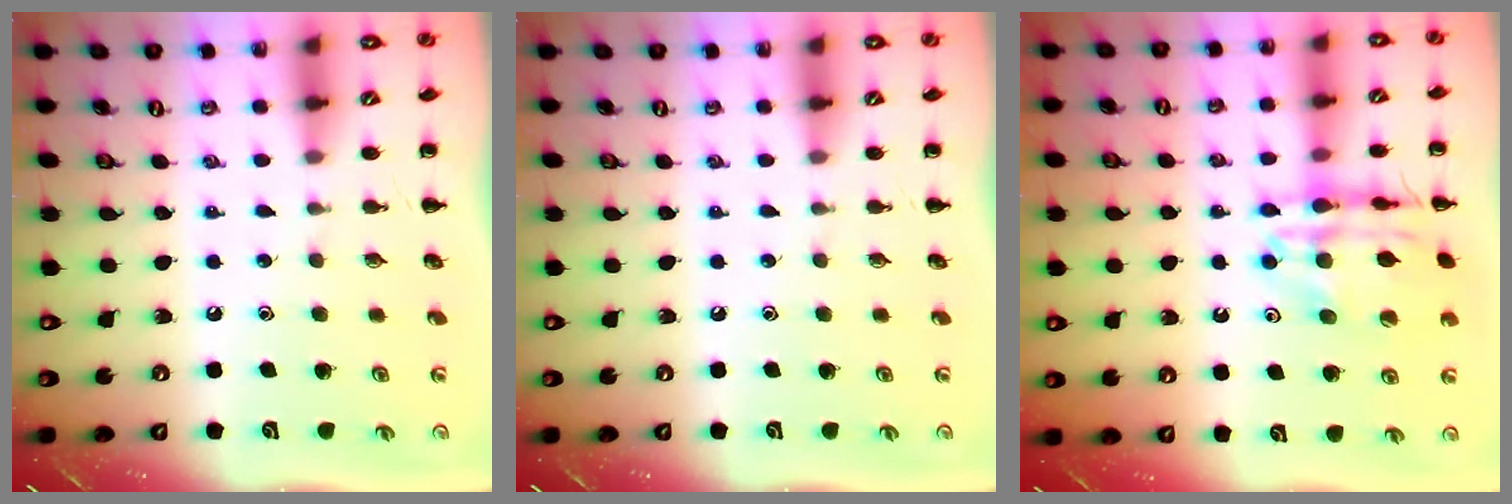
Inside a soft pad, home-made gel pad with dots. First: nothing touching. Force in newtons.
{"total": 0.0}
{"total": 15.2, "press": 15.1, "slide": 2.0}